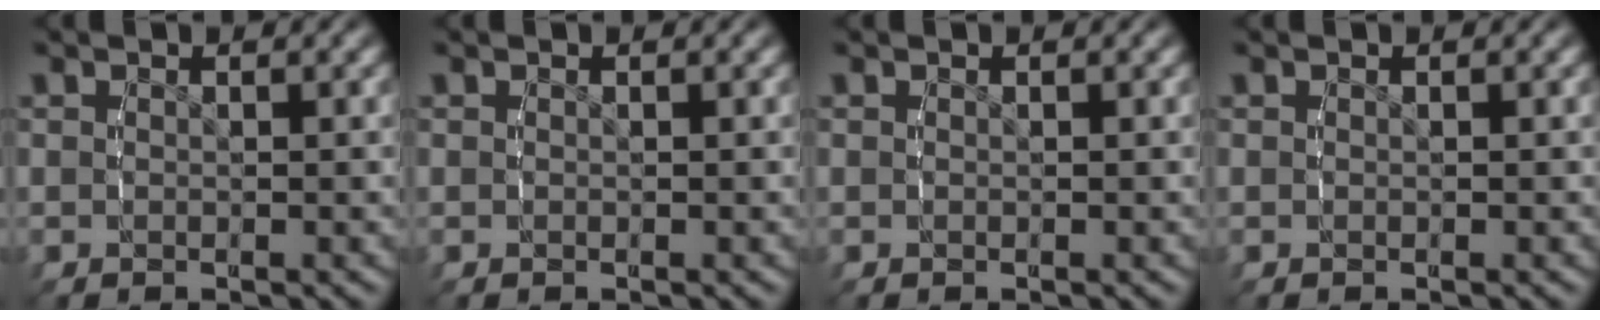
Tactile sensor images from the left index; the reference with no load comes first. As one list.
[{"total": 0.0}, {"total": 0.0}, {"total": 0.0}]